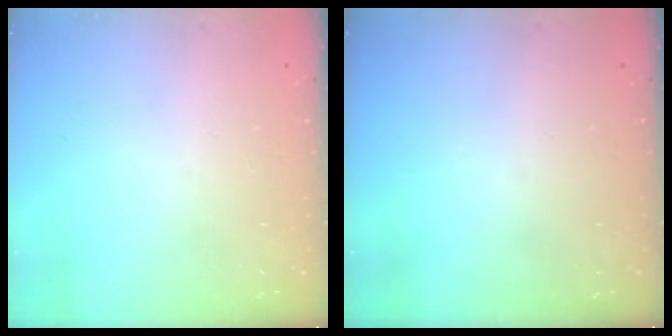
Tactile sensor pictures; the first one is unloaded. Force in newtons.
{"total": 0.0}